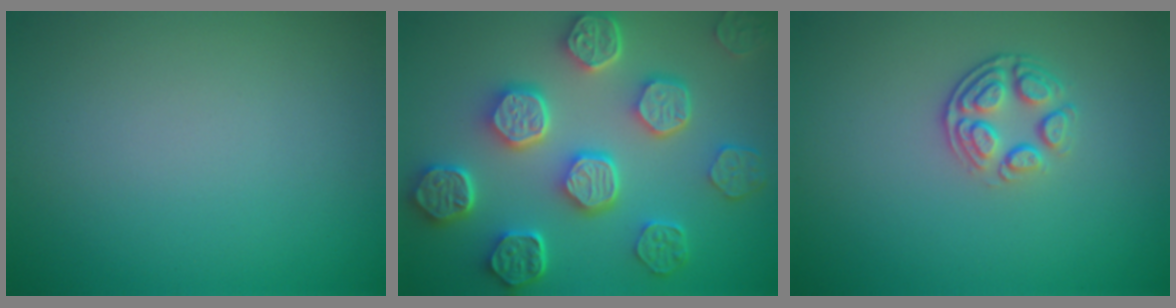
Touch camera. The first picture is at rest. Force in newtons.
{"total": 8.2, "press": 6.4, "slide": 5.1}
{"total": 3.0, "press": 2.3, "slide": 1.9}